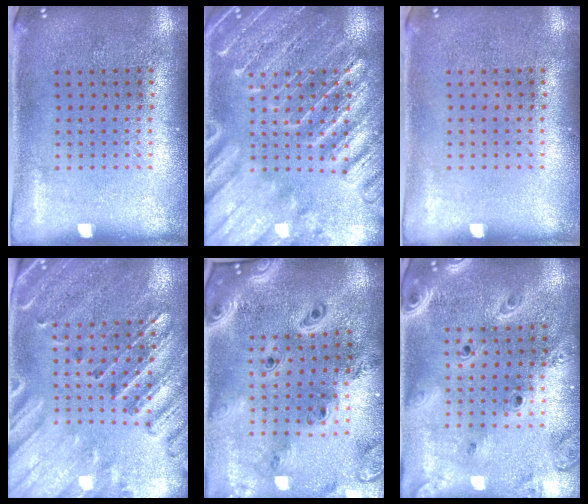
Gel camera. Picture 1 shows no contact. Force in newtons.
{"total": 3.5, "press": 3.5, "slide": 0.5}
{"total": 0.0}
{"total": 2.9, "press": 2.7, "slide": 1.1}
{"total": 3.5, "press": 2.8, "slide": 2.1}
{"total": 2.8, "press": 2.3, "slide": 1.5}